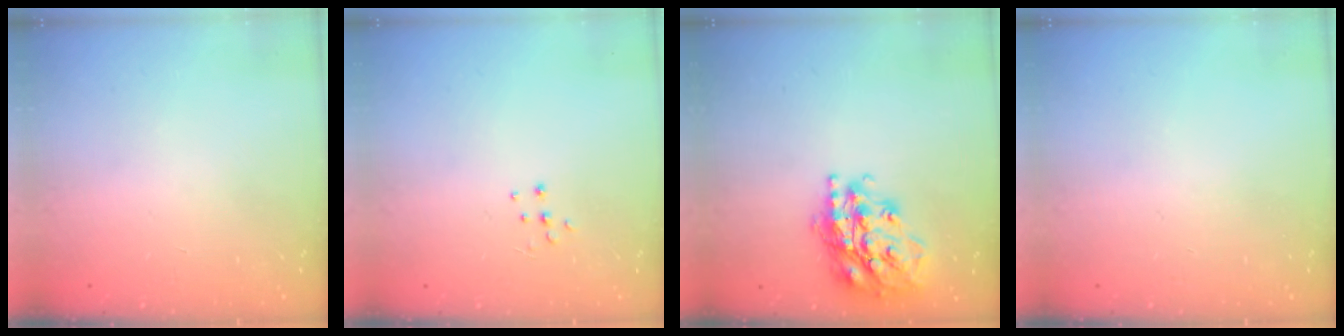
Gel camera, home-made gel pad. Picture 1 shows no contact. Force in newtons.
{"total": 4.3, "press": 4.3, "slide": 0.4}
{"total": 20.3, "press": 20.3, "slide": 1.6}
{"total": 0.0}